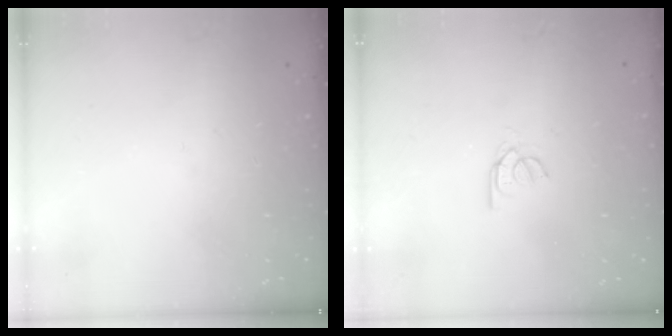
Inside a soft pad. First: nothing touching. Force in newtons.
{"total": 2.6, "press": 2.6, "slide": 0.2}